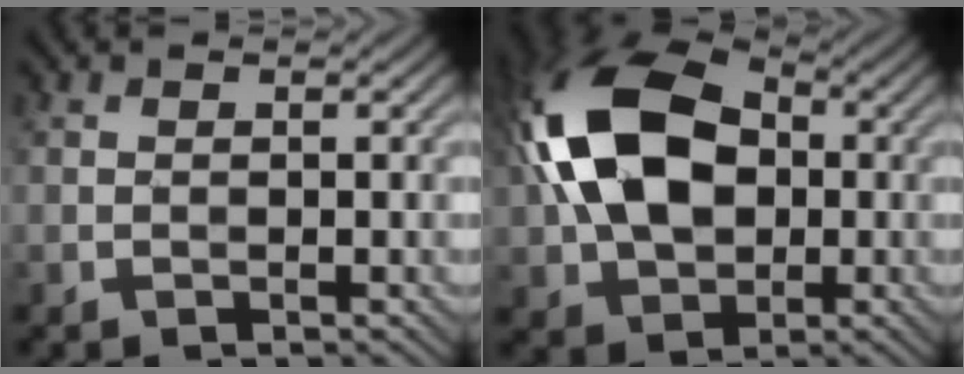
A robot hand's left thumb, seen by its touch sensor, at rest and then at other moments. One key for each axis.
{"total": 15.6, "fx": 0.7, "fy": 10.6, "fz": 11.4, "tx": -0.254, "ty": 0.026, "tz": 0.001}